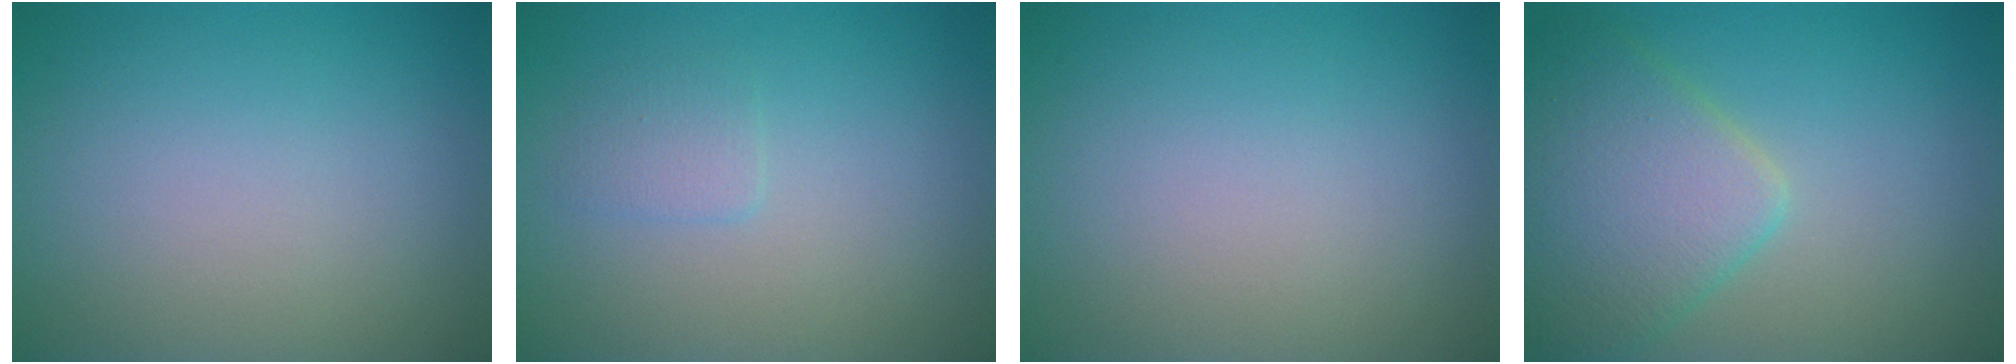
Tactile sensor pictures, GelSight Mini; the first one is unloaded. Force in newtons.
{"total": 1.2, "press": 1.2, "slide": 0.1}
{"total": 0.0}
{"total": 5.7, "press": 5.7, "slide": 0.3}